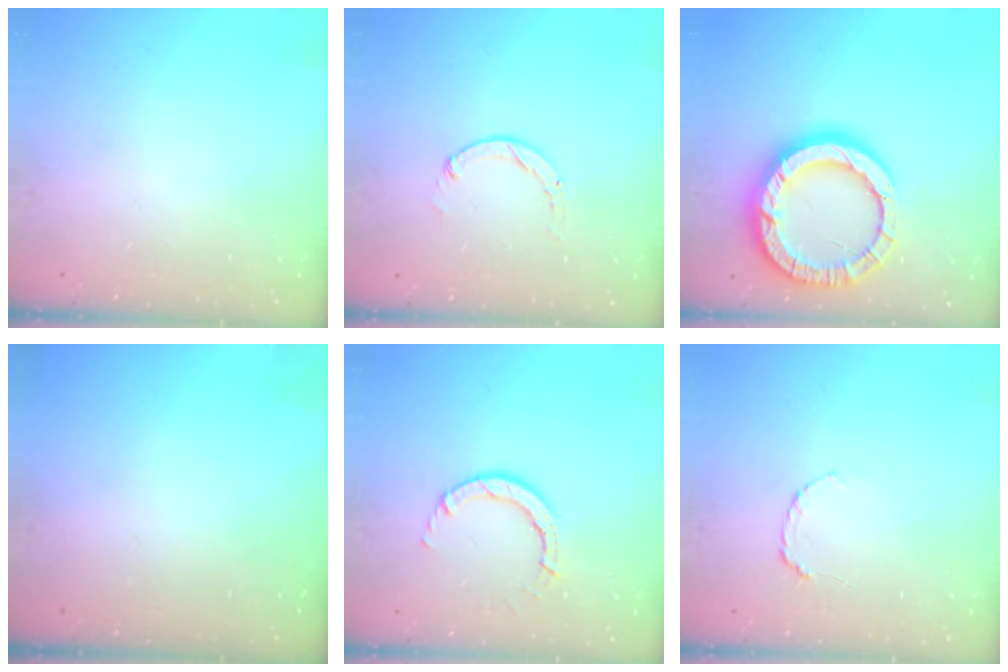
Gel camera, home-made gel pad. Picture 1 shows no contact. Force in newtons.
{"total": 1.2, "press": 1.2, "slide": 0.3}
{"total": 17.5, "press": 17.4, "slide": 1.5}
{"total": 0.0}
{"total": 3.7, "press": 3.7, "slide": 0.4}
{"total": 4.0, "press": 3.9, "slide": 0.5}